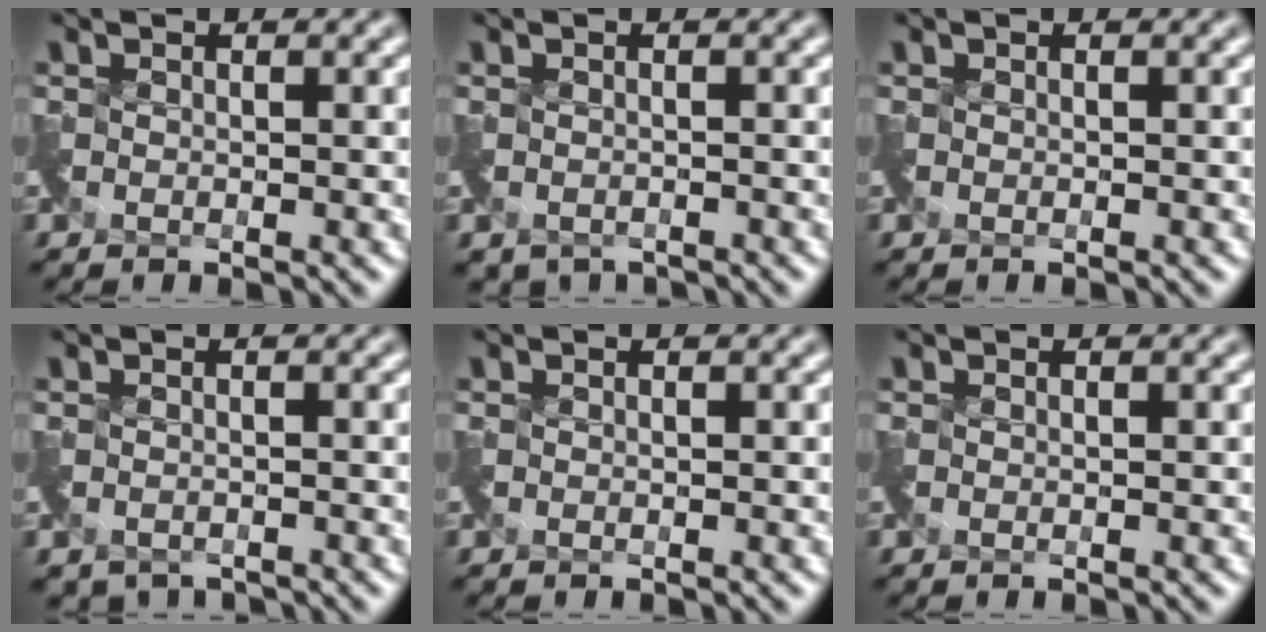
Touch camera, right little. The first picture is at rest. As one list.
[{"total": 2.3, "force": [-1.5, 1.5, 0.9], "torque": [-0.019, -0.021, -0.023]}, {"total": 0.0}, {"total": 2.5, "force": [-1.8, 1.5, 0.8], "torque": [-0.017, -0.022, -0.028]}, {"total": 0.0}, {"total": 0.0}]